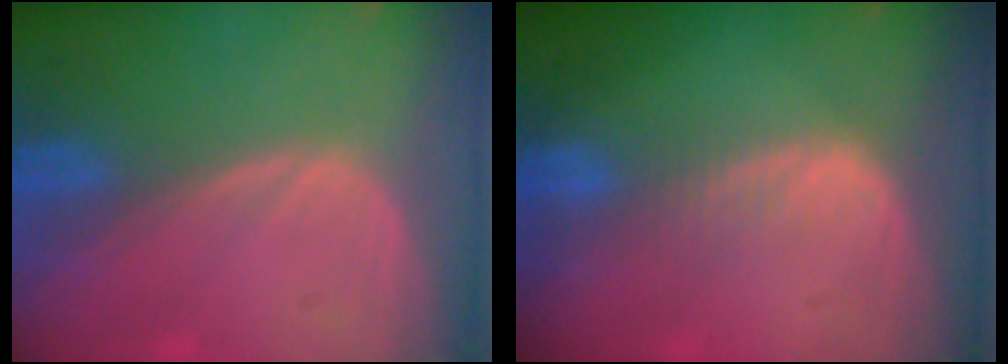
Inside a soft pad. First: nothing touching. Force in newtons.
{"total": 2.4, "press": 2.4, "slide": 0.2}